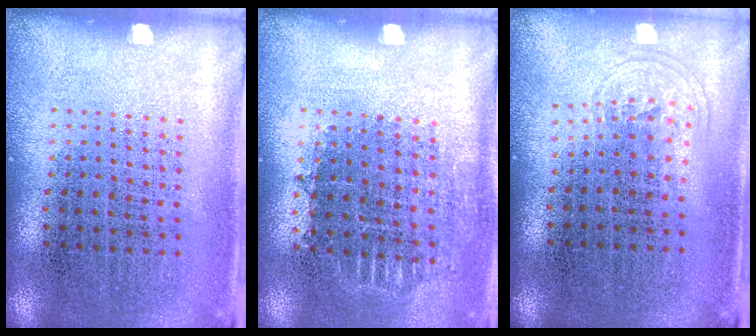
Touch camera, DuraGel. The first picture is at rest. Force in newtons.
{"total": 0.7, "press": 0.7, "slide": 0.2}
{"total": 0.9, "press": 0.6, "slide": 0.7}